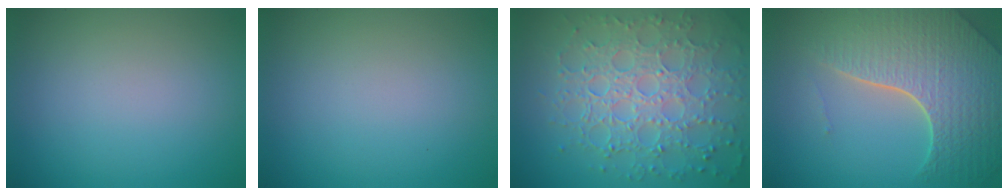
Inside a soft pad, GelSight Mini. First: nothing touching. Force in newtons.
{"total": 0.0}
{"total": 8.0, "press": 5.7, "slide": 5.6}
{"total": 8.4, "press": 5.8, "slide": 6.0}